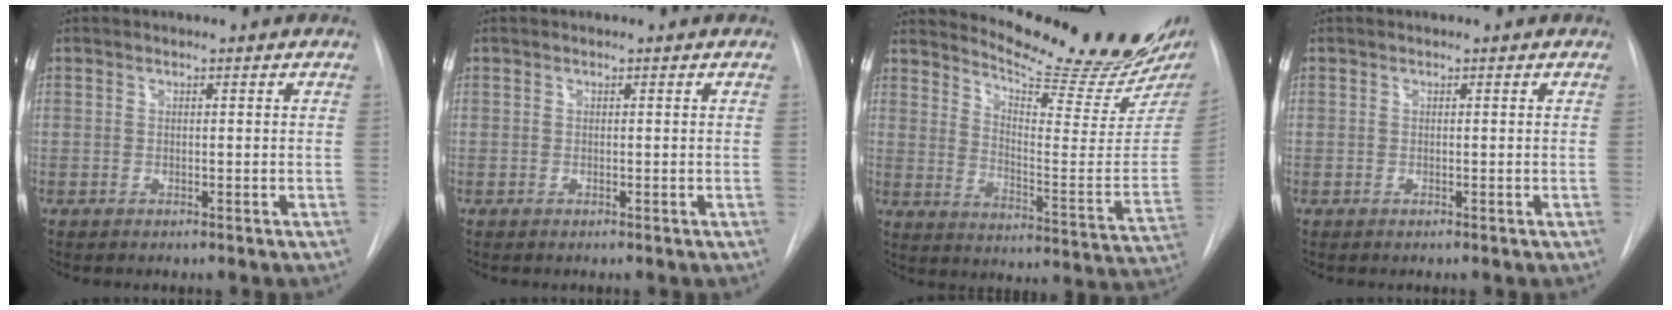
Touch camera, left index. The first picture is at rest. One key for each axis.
{"total": 0.0}
{"total": 20.8, "fx": 18.7, "fy": 0.6, "fz": 9.0, "tx": -0.137, "ty": -0.109, "tz": 0.248}
{"total": 0.0}